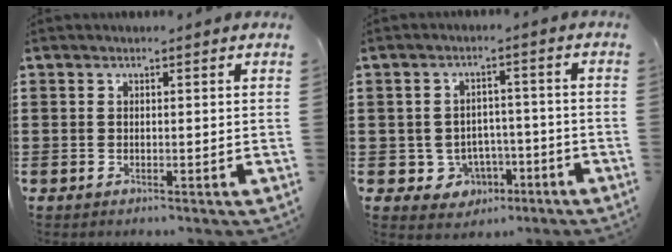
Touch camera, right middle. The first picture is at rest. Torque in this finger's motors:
{"motor_torque": [1.24, -0.04, 0.03, 0.02]}